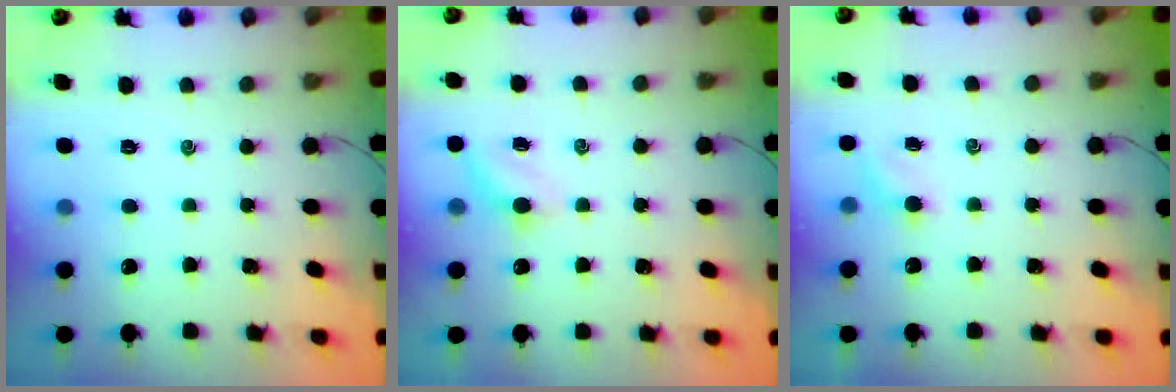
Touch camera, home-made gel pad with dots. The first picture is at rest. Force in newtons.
{"total": 4.8, "press": 4.6, "slide": 1.6}
{"total": 2.9, "press": 2.7, "slide": 0.9}